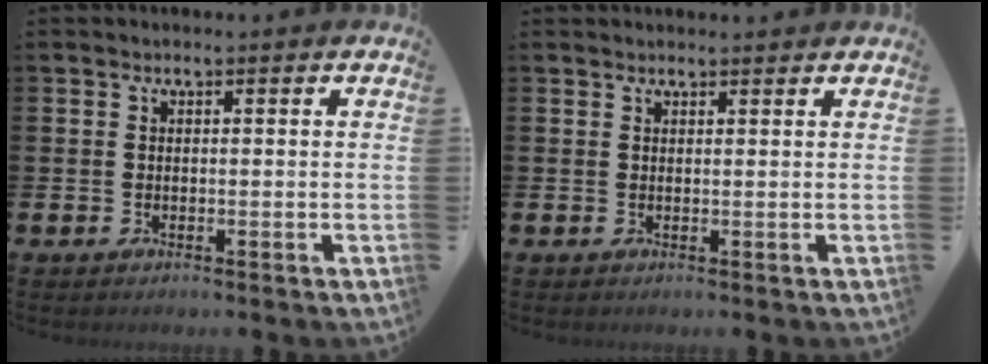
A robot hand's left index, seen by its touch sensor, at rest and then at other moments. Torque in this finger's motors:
{"motor_torque": [0.22, -0.44, 0.29, 0.04]}